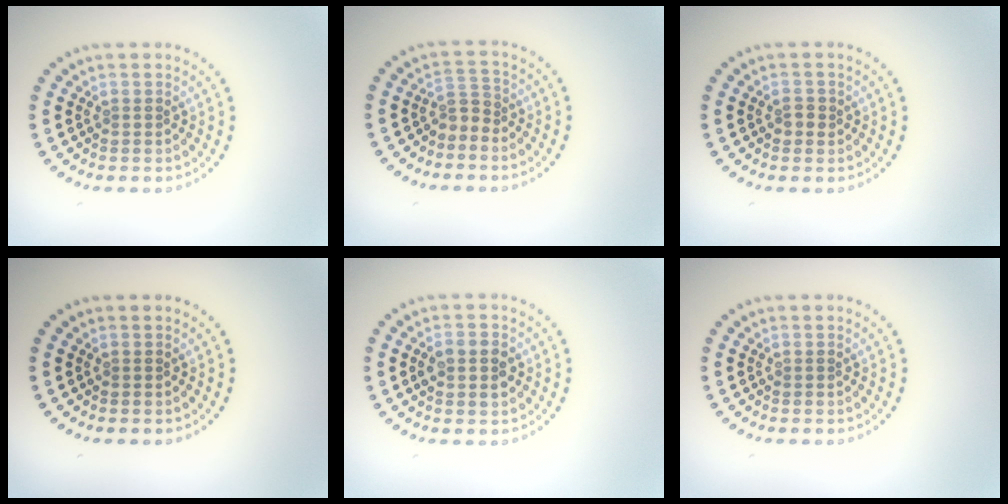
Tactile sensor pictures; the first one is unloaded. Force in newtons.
{"total": 2.0, "press": 1.4, "slide": 1.4}
{"total": 1.1, "press": 1.1, "slide": 0.2}
{"total": 0.0}
{"total": 2.7, "press": 2.7, "slide": 0.2}
{"total": 0.0}